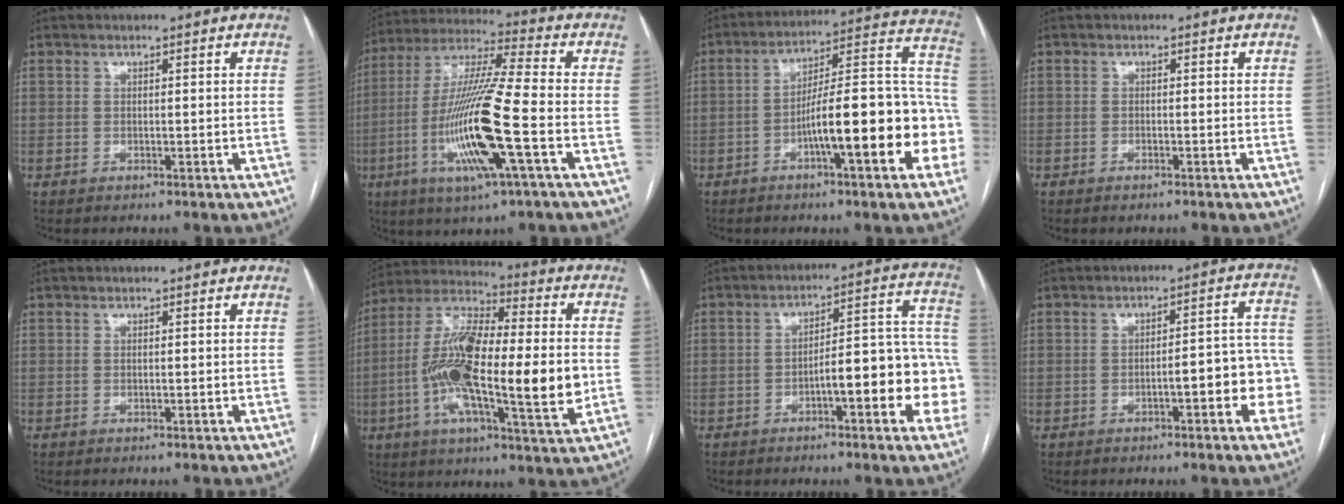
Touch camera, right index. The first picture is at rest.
{"total": 17.0, "force": [-5.0, 0.2, 16.3], "torque": [-0.332, -0.014, -0.099]}
{"total": 18.5, "force": [-5.8, 2.5, 17.4], "torque": [-0.206, 0.038, -0.082]}
{"total": 0.7, "force": [-0.6, 0.0, 0.3], "torque": [-0.011, -0.001, -0.009]}
{"total": 0.0}
{"total": 21.9, "force": [-2.7, 4.7, 21.3], "torque": [-0.393, 0.003, -0.051]}
{"total": 13.9, "force": [-4.2, 3.2, 12.9], "torque": [-0.146, 0.044, -0.054]}
{"total": 8.7, "force": [-2.7, 2.2, 7.9], "torque": [-0.084, 0.035, -0.034]}